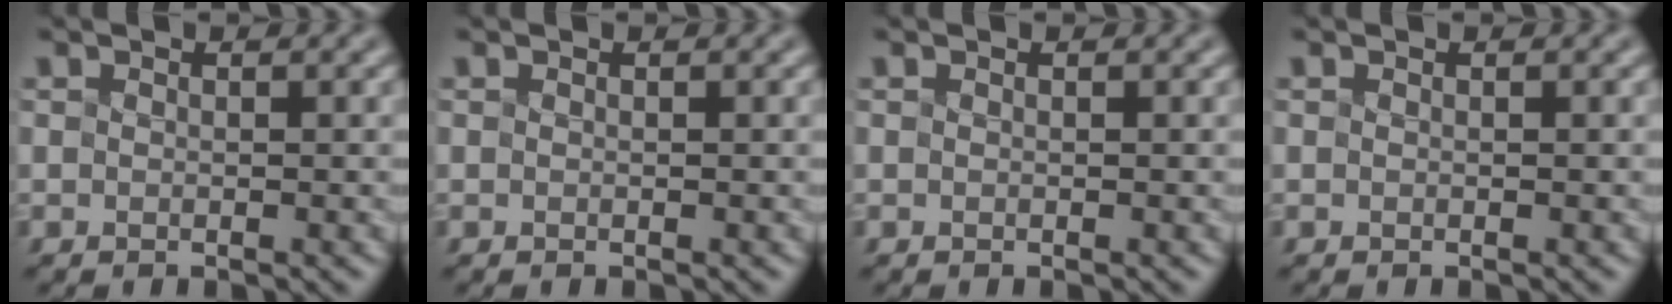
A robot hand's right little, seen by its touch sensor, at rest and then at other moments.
{"total": 0.0}
{"total": 0.0}
{"total": 0.0}